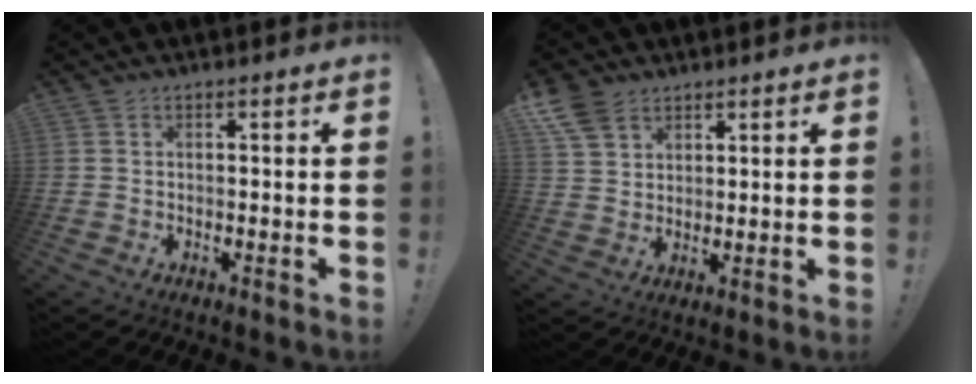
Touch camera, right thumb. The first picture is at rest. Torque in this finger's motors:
{"motor_torque": [-0.50, 0.83, -0.09, 0.18, 0.17]}